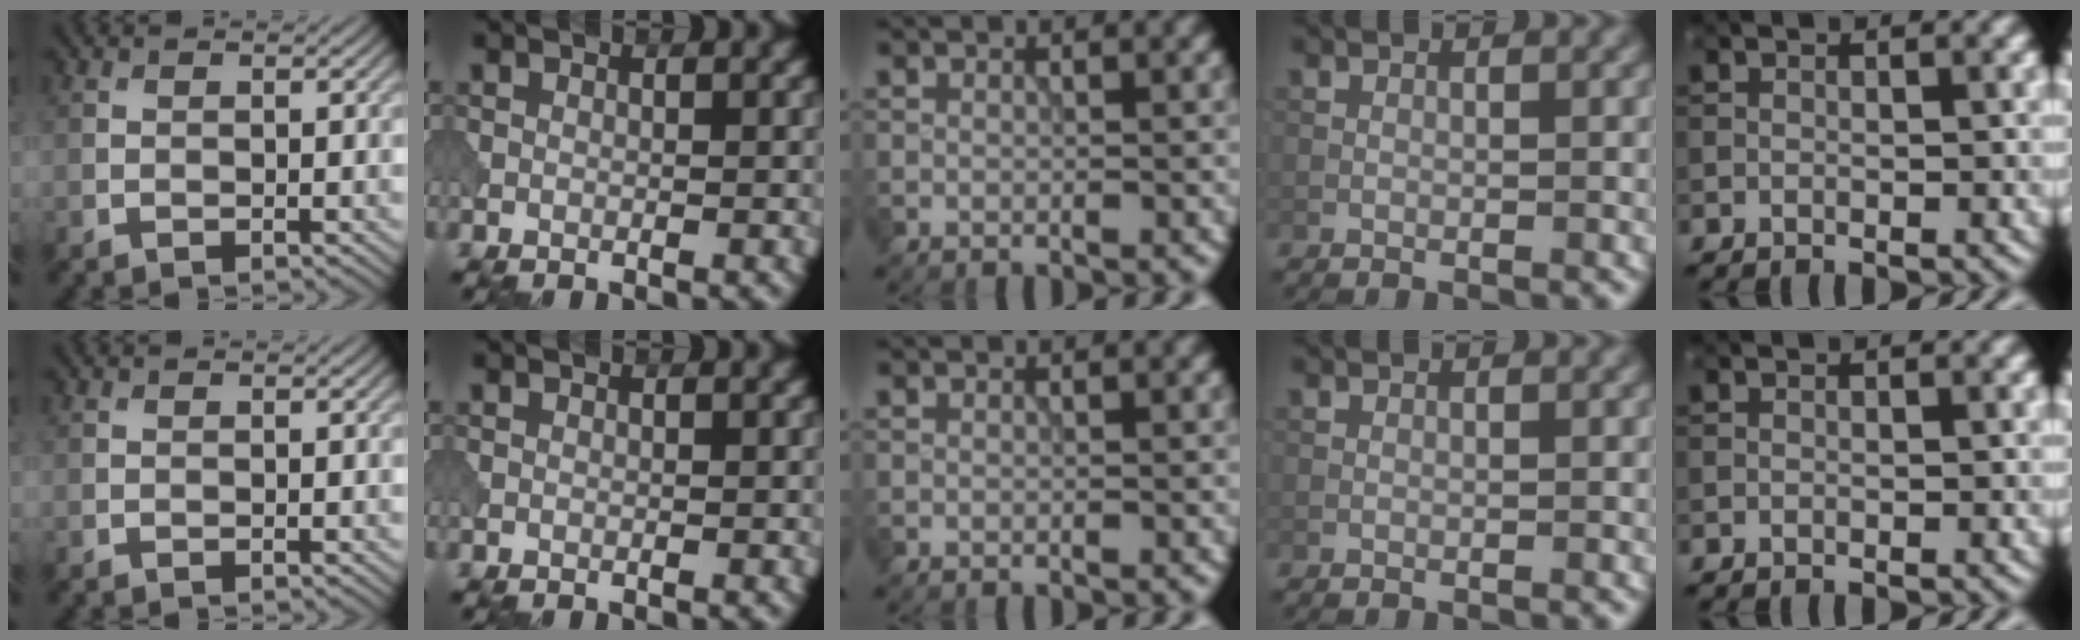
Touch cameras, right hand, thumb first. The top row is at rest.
{}